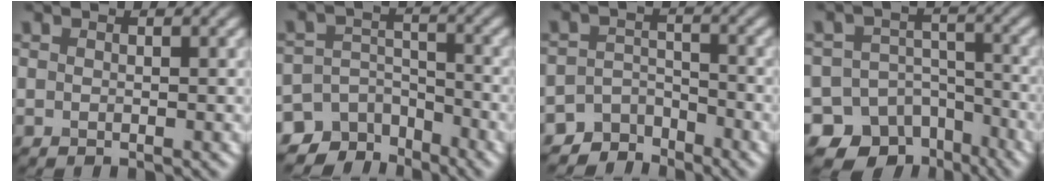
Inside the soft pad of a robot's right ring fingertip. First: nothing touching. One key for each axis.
{"total": 7.4, "fx": -5.8, "fy": 4.3, "fz": 1.2, "tx": 0.003, "ty": 0.003, "tz": -0.093}
{"total": 3.9, "fx": -3.4, "fy": 1.8, "fz": 0.0, "tx": 0.014, "ty": 0.001, "tz": -0.064}
{"total": 11.8, "fx": -7.7, "fy": 8.4, "fz": 2.7, "tx": -0.036, "ty": -0.015, "tz": -0.122}